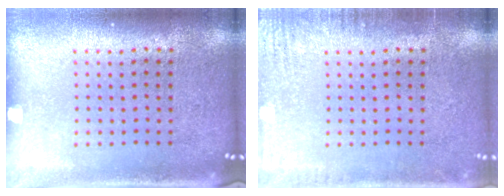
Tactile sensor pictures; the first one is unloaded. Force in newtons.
{"total": 2.1, "press": 2.1, "slide": 0.2}